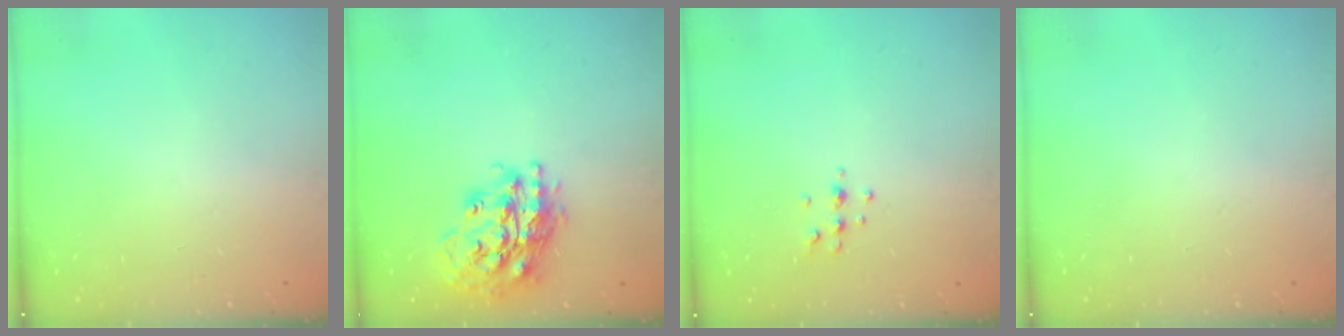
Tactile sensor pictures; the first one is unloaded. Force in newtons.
{"total": 21.2, "press": 21.1, "slide": 2.1}
{"total": 5.2, "press": 5.0, "slide": 1.1}
{"total": 0.0}